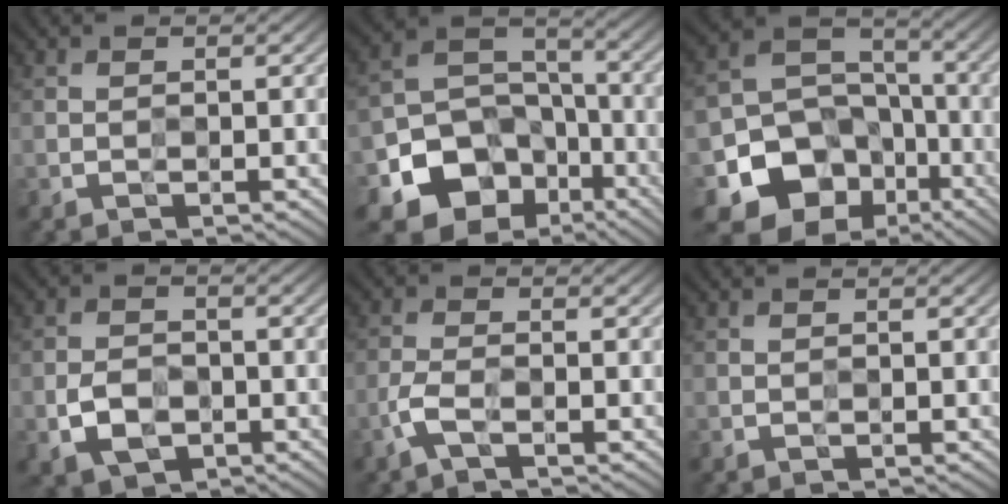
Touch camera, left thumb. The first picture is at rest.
{"total": 14.0, "force": [-7.2, 10.6, 5.6], "torque": [-0.137, -0.027, -0.124]}
{"total": 15.3, "force": [-6.7, 12.6, 5.6], "torque": [-0.143, -0.030, -0.126]}
{"total": 4.4, "force": [-1.8, 2.9, 2.7], "torque": [-0.057, -0.003, -0.035]}
{"total": 2.9, "force": [-1.6, 0.8, 2.3], "torque": [-0.060, 0.004, -0.041]}
{"total": 0.0}